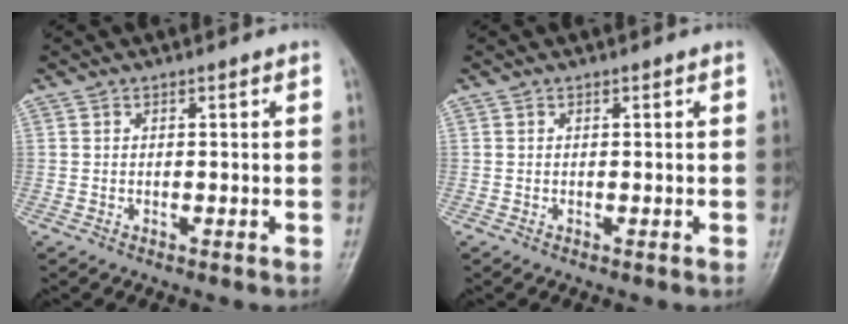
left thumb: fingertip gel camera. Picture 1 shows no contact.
{"total": 0.0}